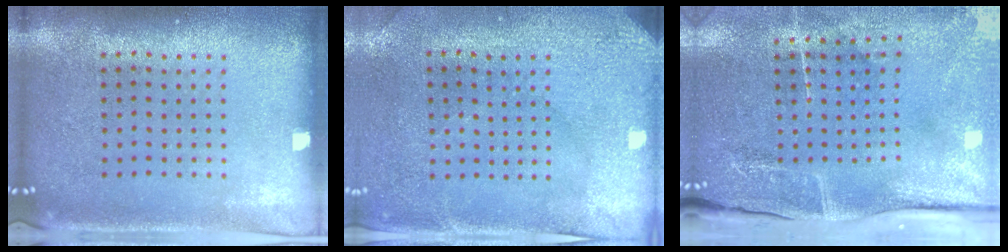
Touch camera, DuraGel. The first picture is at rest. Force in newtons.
{"total": 3.0, "press": 2.5, "slide": 1.7}
{"total": 4.9, "press": 3.9, "slide": 3.0}